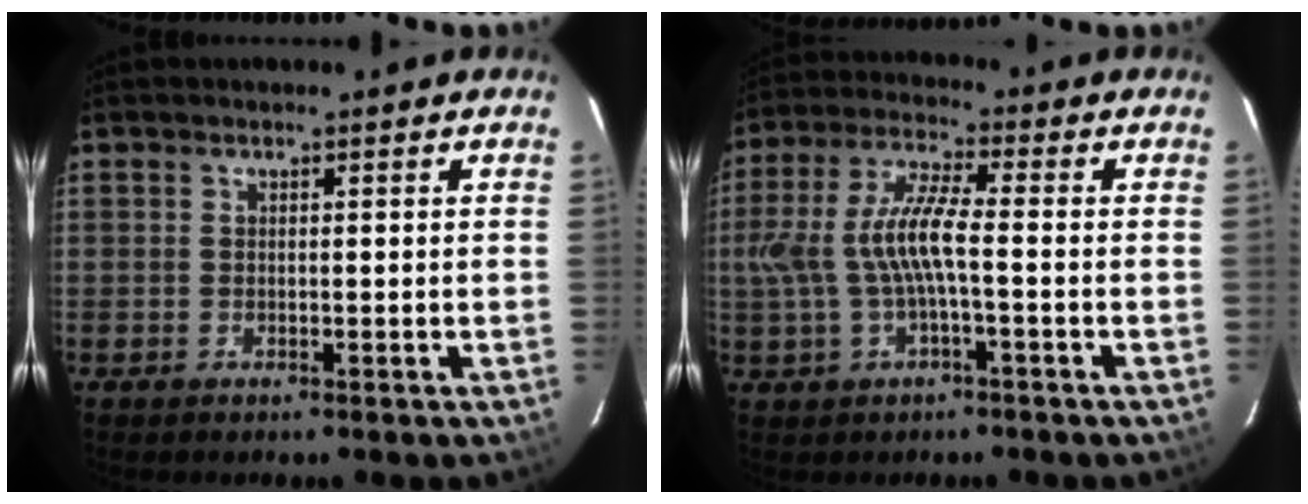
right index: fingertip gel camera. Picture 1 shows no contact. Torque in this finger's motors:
{"motor_torque": [0.46, -0.05, 0.29, 0.21]}